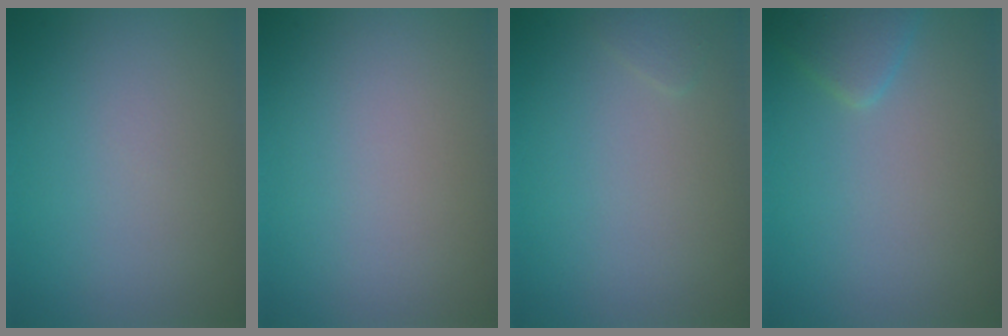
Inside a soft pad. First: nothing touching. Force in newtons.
{"total": 0.0}
{"total": 0.6, "press": 0.6, "slide": 0.0}
{"total": 2.1, "press": 2.1, "slide": 0.1}